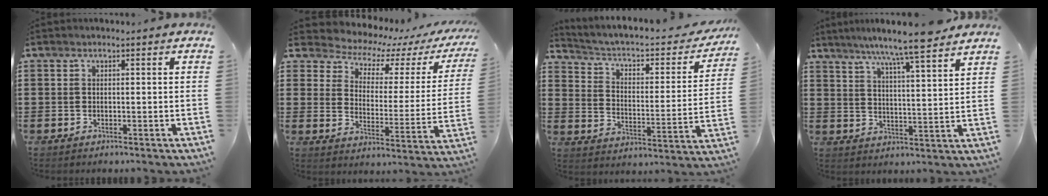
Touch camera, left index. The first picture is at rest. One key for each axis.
{"total": 3.8, "fx": 3.3, "fy": 1.8, "fz": 1.0, "tx": -0.046, "ty": -0.029, "tz": 0.048}
{"total": 3.8, "fx": 2.6, "fy": 1.5, "fz": 2.4, "tx": -0.061, "ty": -0.020, "tz": 0.033}
{"total": 8.0, "fx": 7.0, "fy": -0.4, "fz": 3.9, "tx": -0.089, "ty": -0.037, "tz": 0.118}